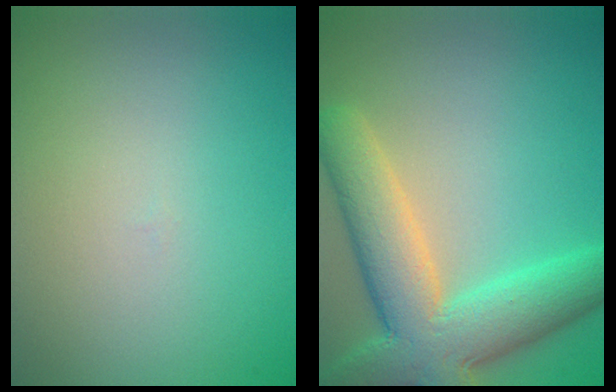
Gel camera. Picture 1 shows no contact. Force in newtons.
{"total": 9.5, "press": 9.5, "slide": 0.7}